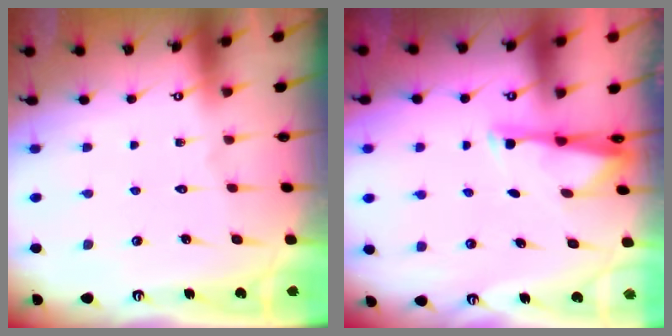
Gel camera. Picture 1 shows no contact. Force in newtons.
{"total": 3.0, "press": 2.9, "slide": 0.5}